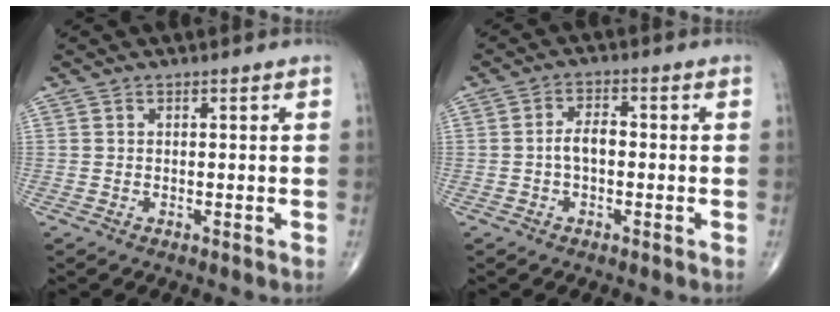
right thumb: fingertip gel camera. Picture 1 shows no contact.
{"total": 3.8, "force": [-0.6, 2.1, 3.1], "torque": [-0.053, 0.016, -0.015]}